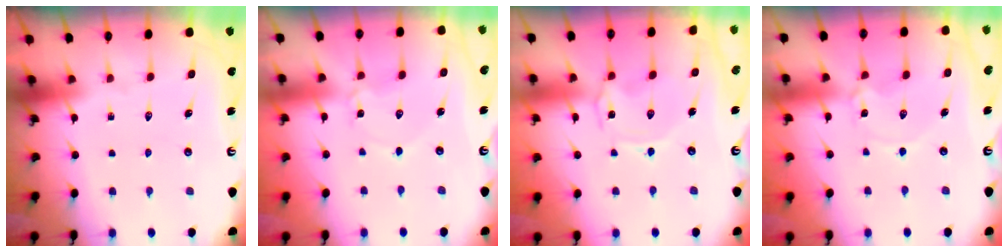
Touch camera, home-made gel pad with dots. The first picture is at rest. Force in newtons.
{"total": 0.8, "press": 0.8, "slide": 0.1}
{"total": 1.0, "press": 0.9, "slide": 0.3}
{"total": 1.1, "press": 1.1, "slide": 0.2}